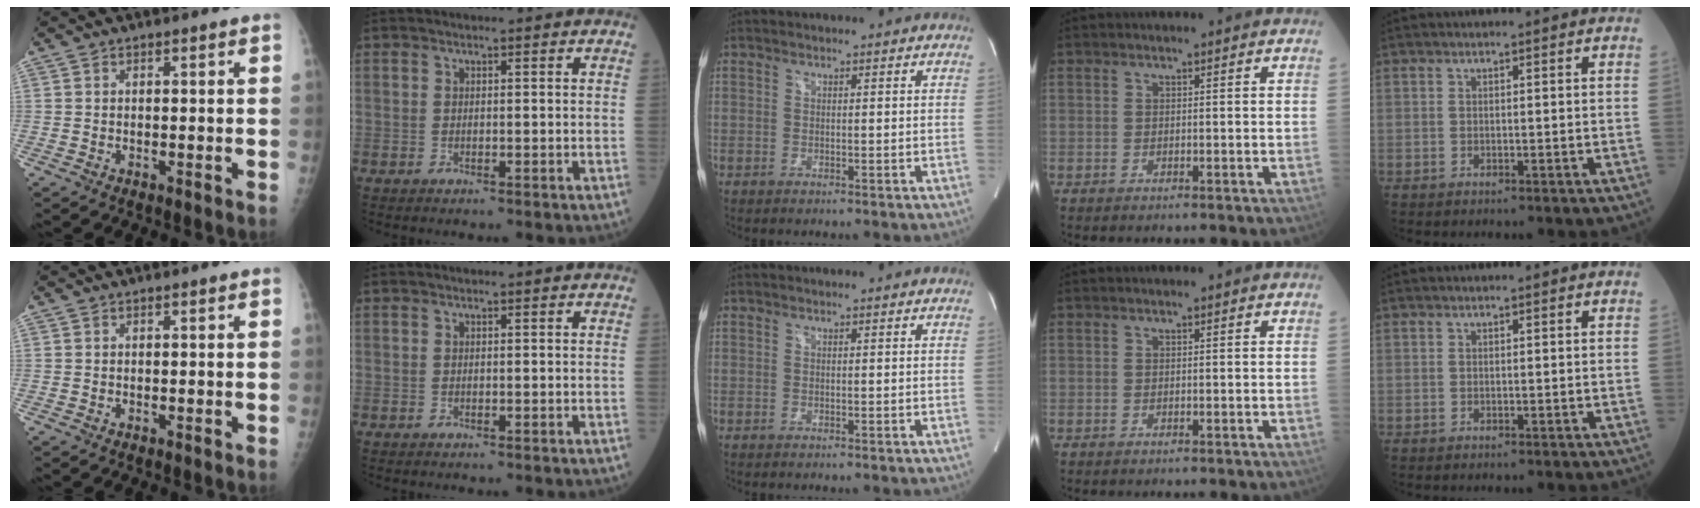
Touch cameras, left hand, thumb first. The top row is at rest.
{}